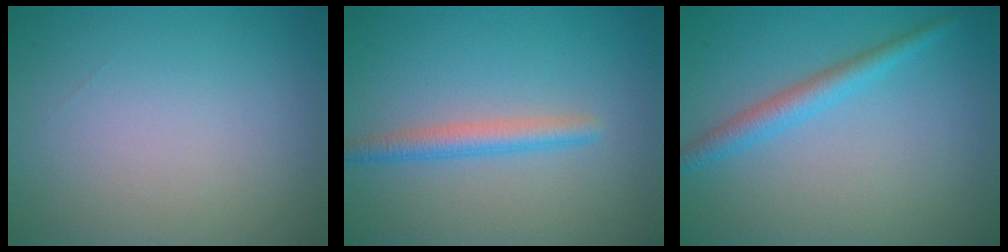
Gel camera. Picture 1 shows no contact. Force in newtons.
{"total": 2.4, "press": 2.4, "slide": 0.1}
{"total": 2.5, "press": 2.5, "slide": 0.1}